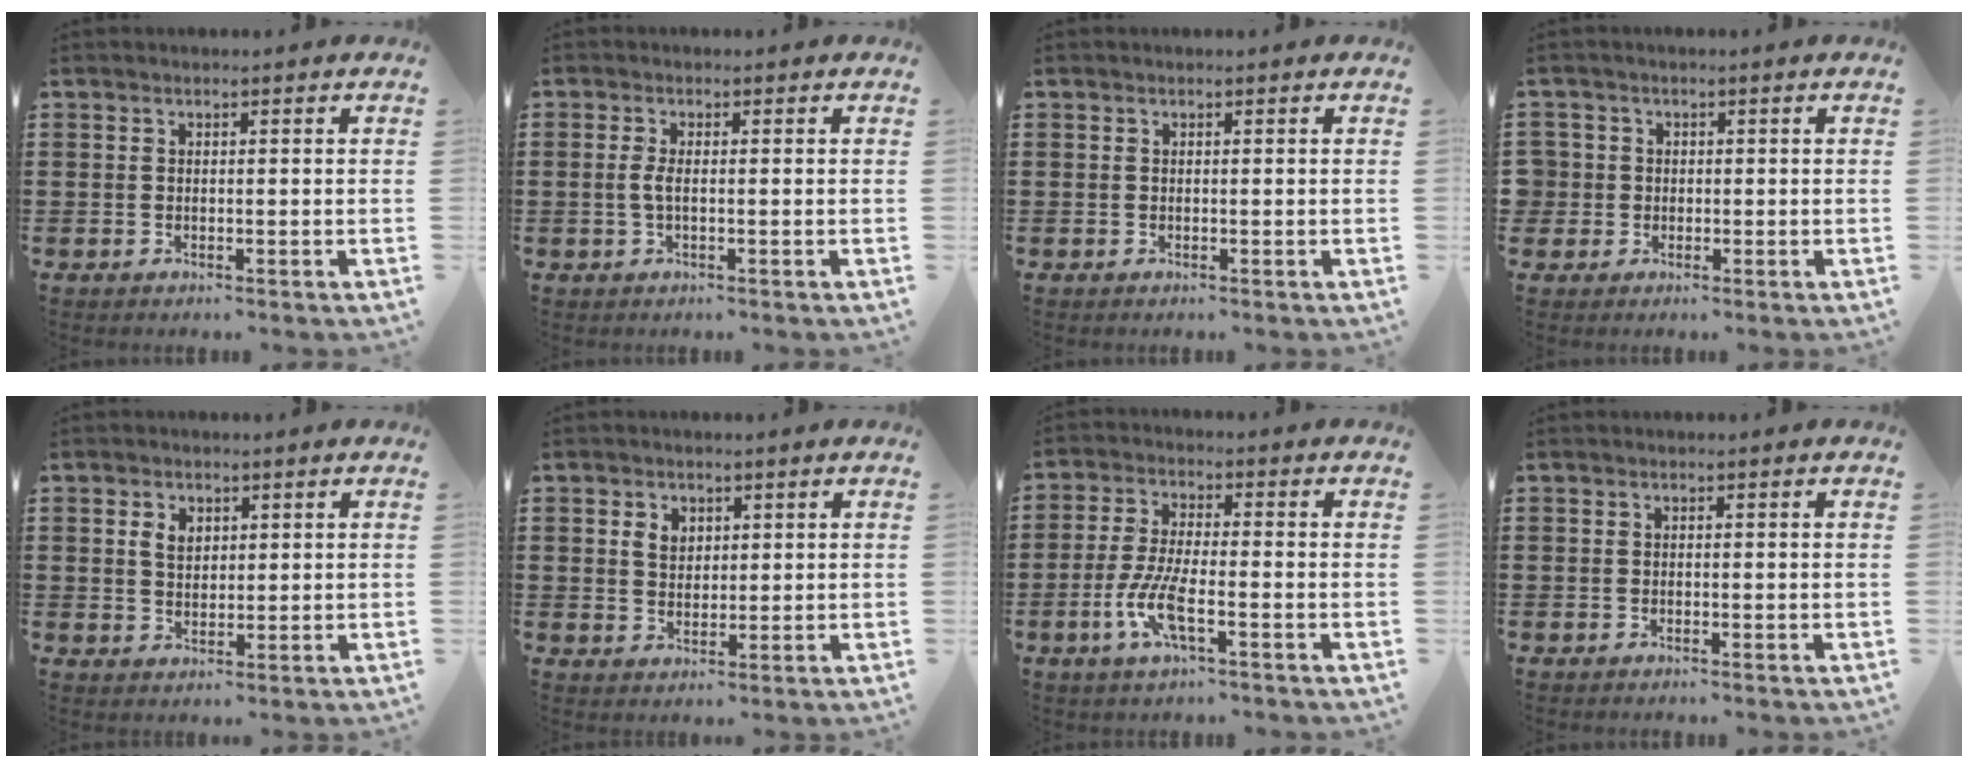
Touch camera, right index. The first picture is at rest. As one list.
[{"total": 2.1, "force": [-0.3, 0.5, 2.1], "torque": [-0.053, -0.005, -0.011]}, {"total": 0.0}, {"total": 2.4, "force": [-0.2, 2.4, 0.2], "torque": [-0.024, 0.006, -0.010]}, {"total": 2.9, "force": [1.0, 2.1, 1.8], "torque": [-0.042, 0.009, 0.018]}, {"total": 2.9, "force": [1.1, 2.3, 1.4], "torque": [-0.036, 0.010, 0.019]}, {"total": 6.9, "force": [-2.9, 1.7, 6.0], "torque": [-0.140, -0.015, -0.059]}, {"total": 0.0}]